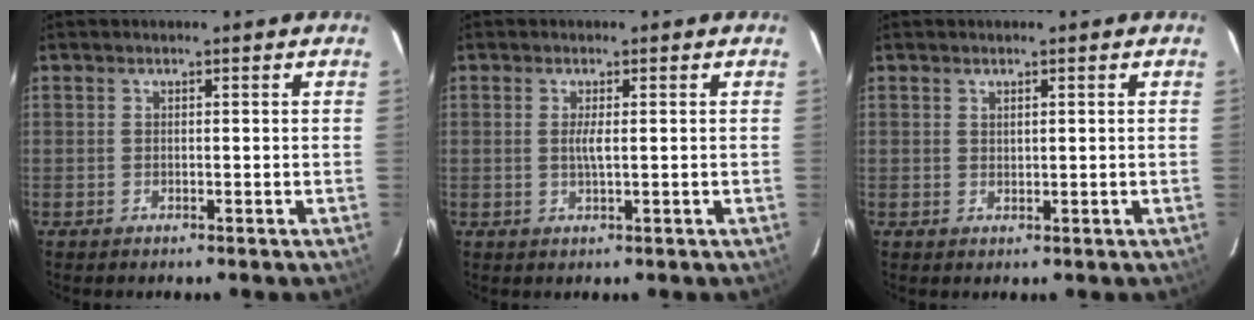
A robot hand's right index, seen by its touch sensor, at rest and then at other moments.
{"total": 1.9, "force": [0.2, 0.2, 1.9], "torque": [-0.037, -0.003, 0.002]}
{"total": 0.9, "force": [0.6, 0.4, 0.6], "torque": [-0.009, 0.002, 0.012]}